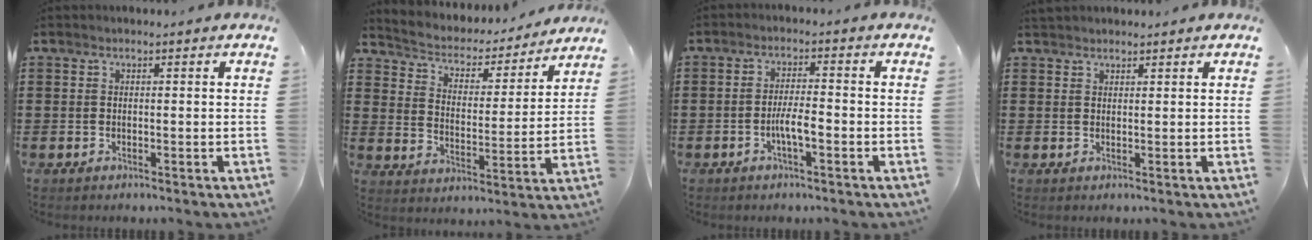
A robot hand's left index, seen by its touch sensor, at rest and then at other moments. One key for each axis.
{"total": 3.2, "fx": 3.0, "fy": 1.1, "fz": 0.2, "tx": -0.028, "ty": -0.027, "tz": 0.040}
{"total": 3.9, "fx": -1.5, "fy": 0.8, "fz": 3.5, "tx": -0.068, "ty": 0.003, "tz": -0.030}
{"total": 1.3, "fx": 1.2, "fy": 0.4, "fz": 0.0, "tx": -0.002, "ty": 0.002, "tz": 0.024}